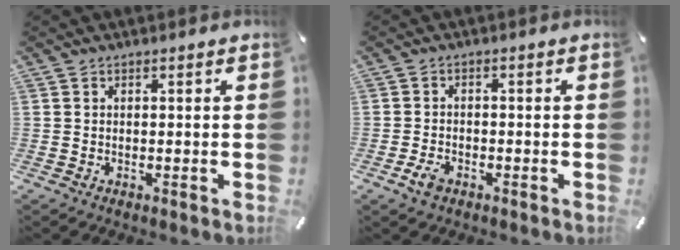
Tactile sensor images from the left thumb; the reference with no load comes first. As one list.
[{"total": 3.4, "force": [-2.0, 2.0, 1.8], "torque": [-0.045, 0.004, -0.040]}]